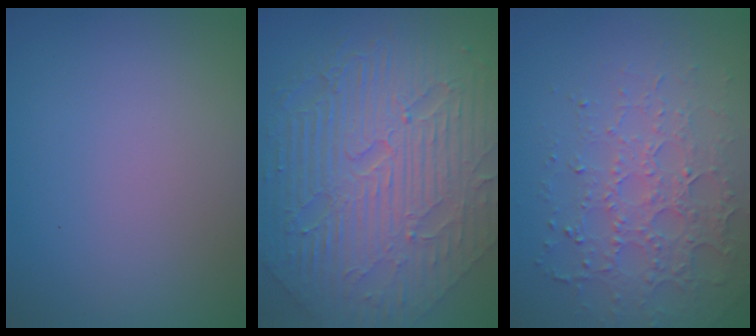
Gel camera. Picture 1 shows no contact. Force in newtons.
{"total": 11.4, "press": 7.5, "slide": 8.6}
{"total": 4.6, "press": 4.0, "slide": 2.2}